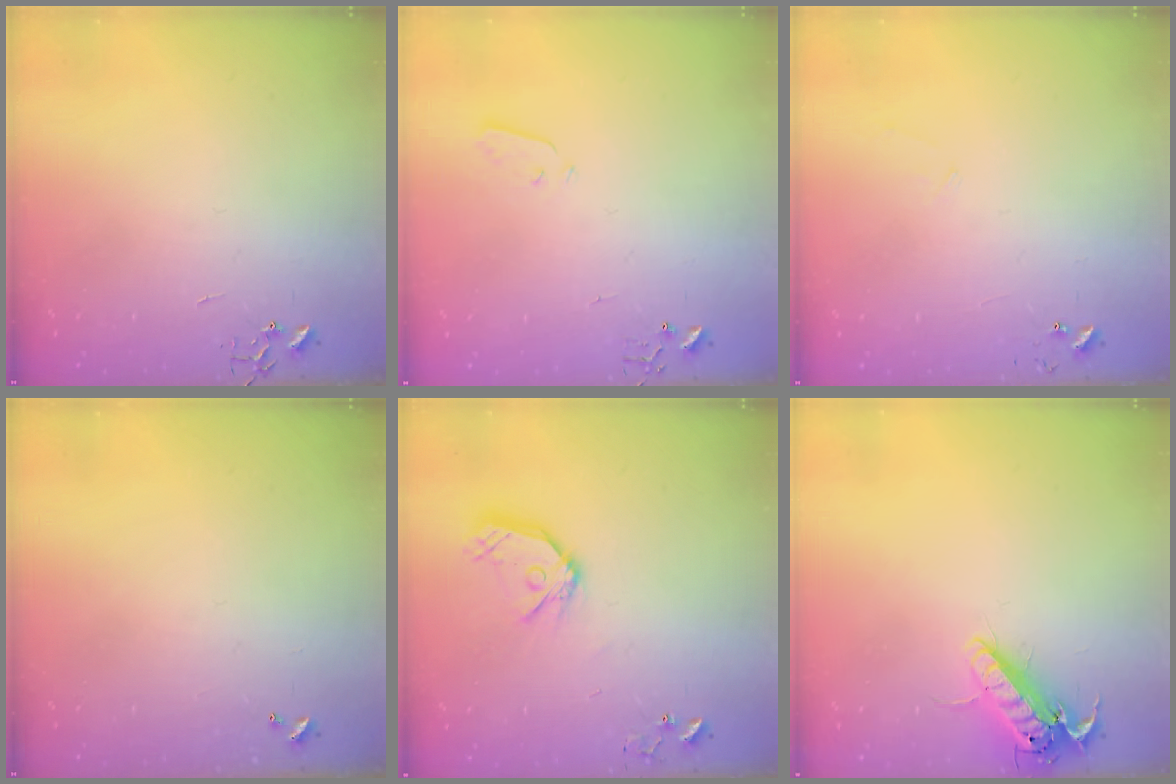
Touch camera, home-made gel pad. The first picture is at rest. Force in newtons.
{"total": 3.0, "press": 2.9, "slide": 0.3}
{"total": 5.4, "press": 5.4, "slide": 0.4}
{"total": 0.0}
{"total": 13.0, "press": 12.9, "slide": 1.6}
{"total": 13.8, "press": 13.6, "slide": 2.3}